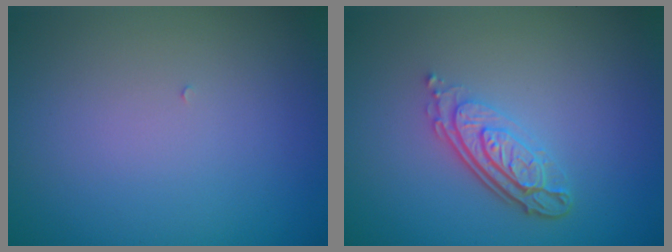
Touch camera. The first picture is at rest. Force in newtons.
{"total": 4.1, "press": 2.9, "slide": 2.9}